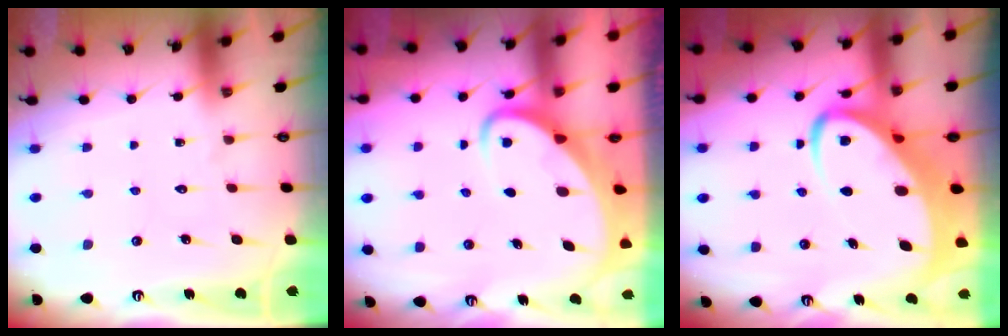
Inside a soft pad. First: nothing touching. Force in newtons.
{"total": 4.1, "press": 4.0, "slide": 0.4}
{"total": 9.0, "press": 9.0, "slide": 0.9}